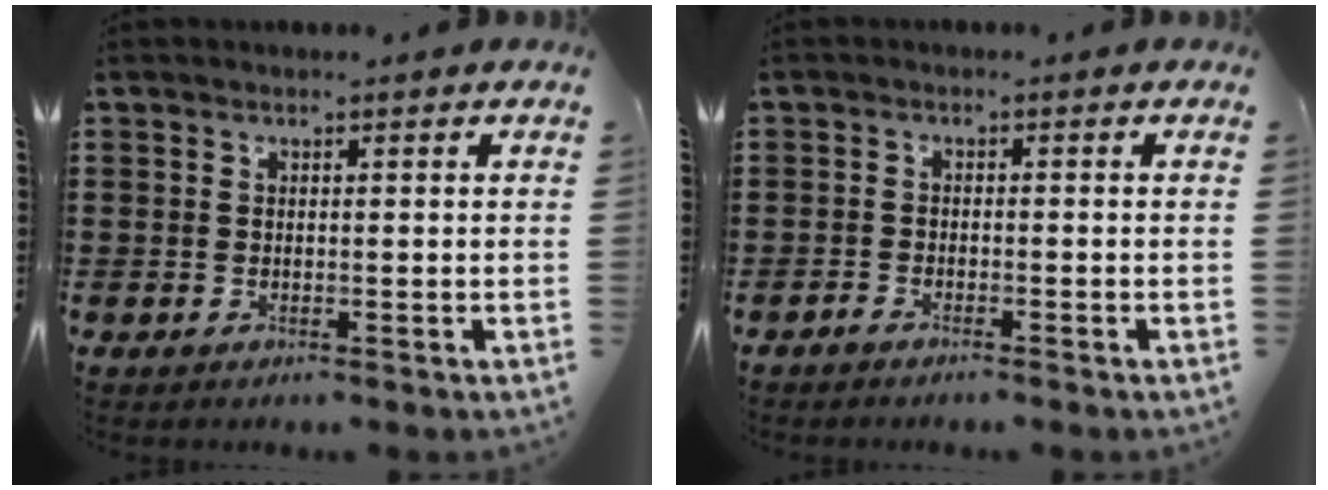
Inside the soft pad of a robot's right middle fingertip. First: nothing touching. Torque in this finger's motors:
{"motor_torque": [-0.11, -0.11, 0.00, -0.01]}